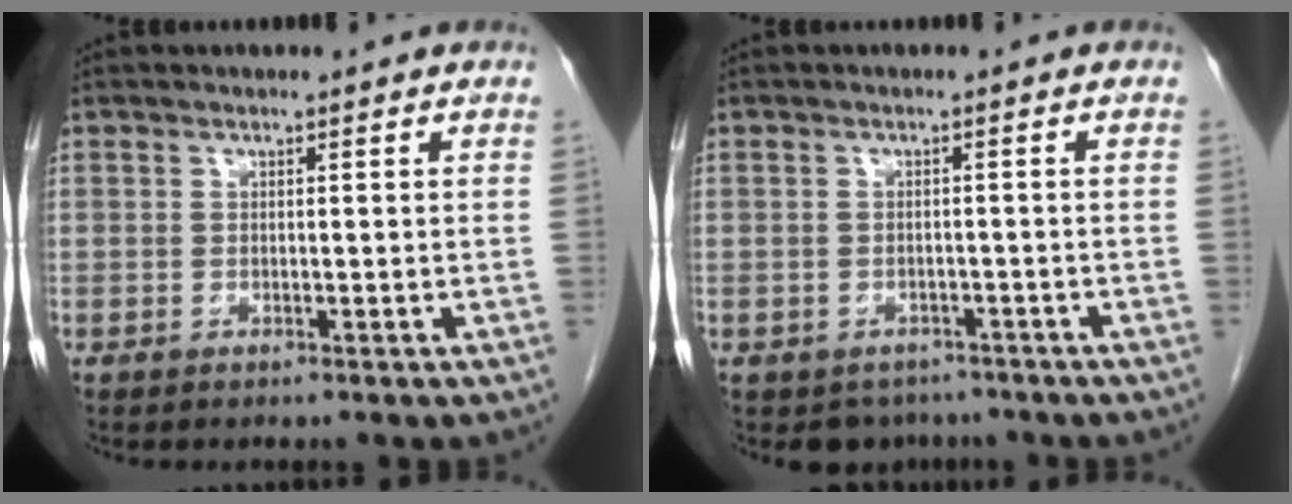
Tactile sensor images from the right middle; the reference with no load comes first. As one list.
[{"total": 3.7, "force": [-3.0, 2.2, 0.3], "torque": [0.000, 0.005, -0.040]}]